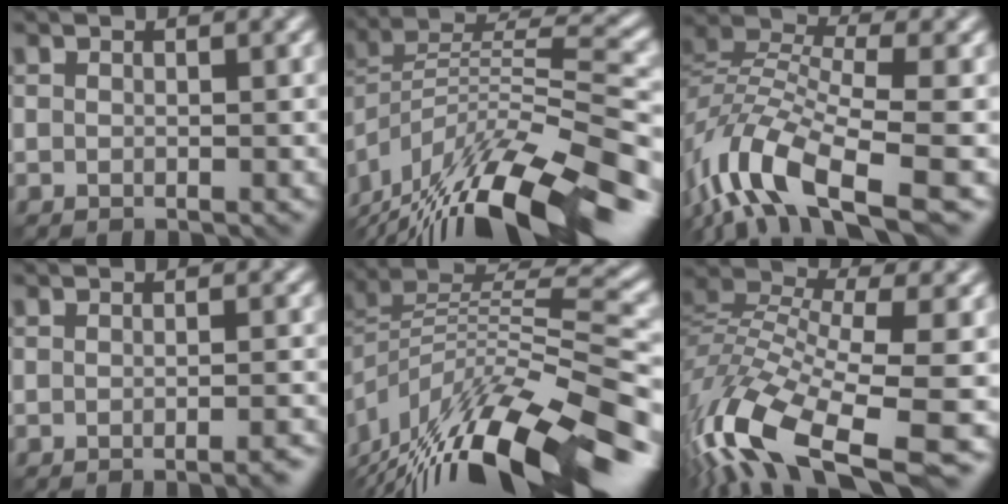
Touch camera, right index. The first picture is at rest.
{"total": 14.5, "force": [-9.5, 4.5, 10.0], "torque": [-0.196, 0.016, -0.159]}
{"total": 9.8, "force": [-5.4, 3.9, 7.2], "torque": [-0.141, 0.006, -0.117]}
{"total": 2.0, "force": [-1.5, 0.5, 1.3], "torque": [-0.007, 0.002, -0.025]}
{"total": 13.3, "force": [-7.6, 5.0, 9.7], "torque": [-0.190, 0.013, -0.130]}
{"total": 12.3, "force": [-5.9, 5.1, 9.5], "torque": [-0.214, 0.002, -0.112]}